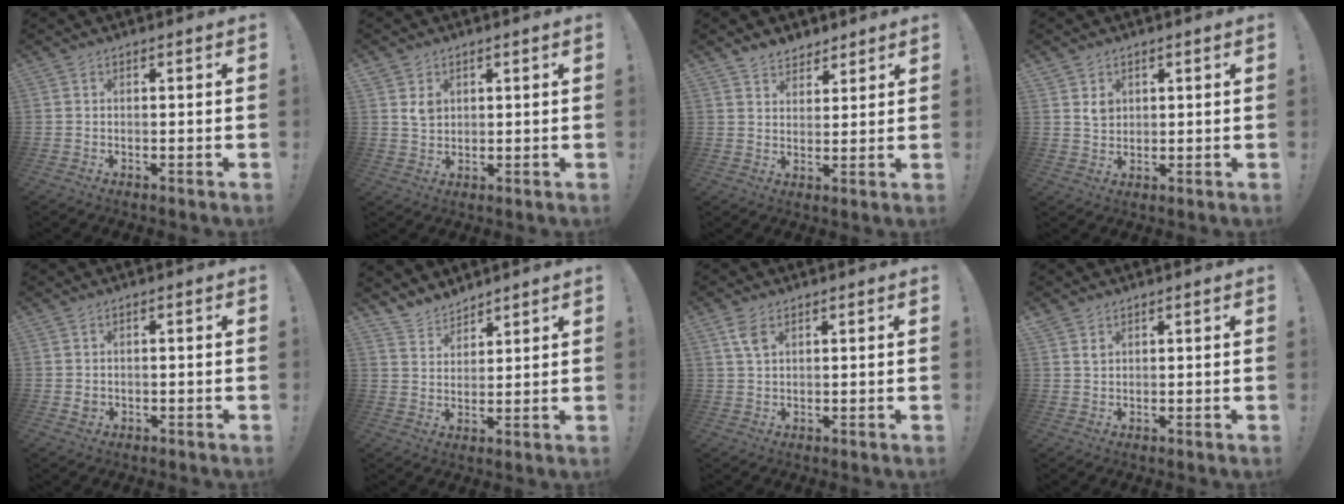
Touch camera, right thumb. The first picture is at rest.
{"total": 4.6, "force": [2.4, 3.5, 1.7], "torque": [-0.011, -0.016, 0.043]}
{"total": 5.5, "force": [4.5, 3.1, 0.5], "torque": [0.000, -0.031, 0.084]}
{"total": 4.0, "force": [2.3, 3.0, 1.4], "torque": [-0.004, -0.017, 0.039]}
{"total": 1.2, "force": [0.2, 1.2, 0.3], "torque": [0.002, 0.001, 0.001]}
{"total": 5.7, "force": [5.2, 2.3, 0.1], "torque": [-0.013, -0.041, 0.102]}
{"total": 4.3, "force": [2.2, 2.1, 3.1], "torque": [-0.055, -0.004, 0.040]}
{"total": 2.0, "force": [1.5, 1.2, 0.5], "torque": [0.003, -0.013, 0.026]}